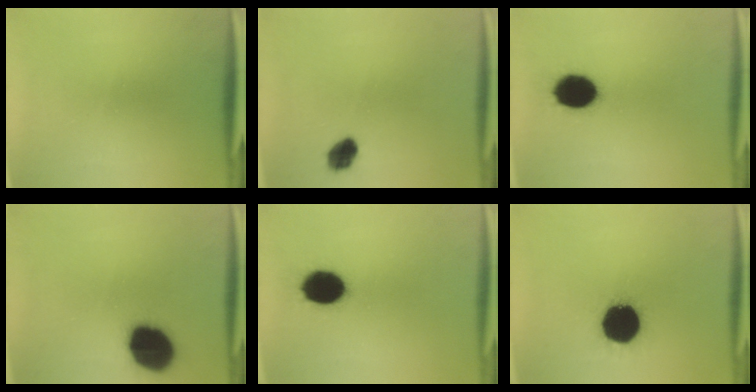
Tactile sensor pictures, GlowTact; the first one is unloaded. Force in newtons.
{"total": 4.9}
{"total": 12.2}
{"total": 16.1}
{"total": 12.2}
{"total": 20.0}